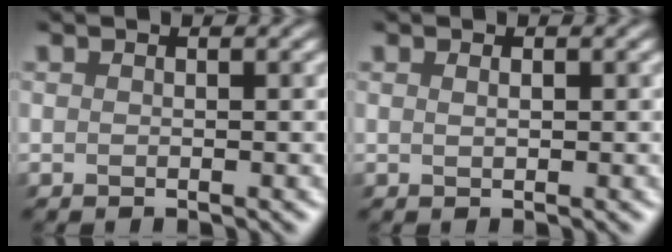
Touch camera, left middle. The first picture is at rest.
{"total": 1.0, "force": [0.6, 0.5, 0.6], "torque": [-0.004, 0.000, 0.005]}